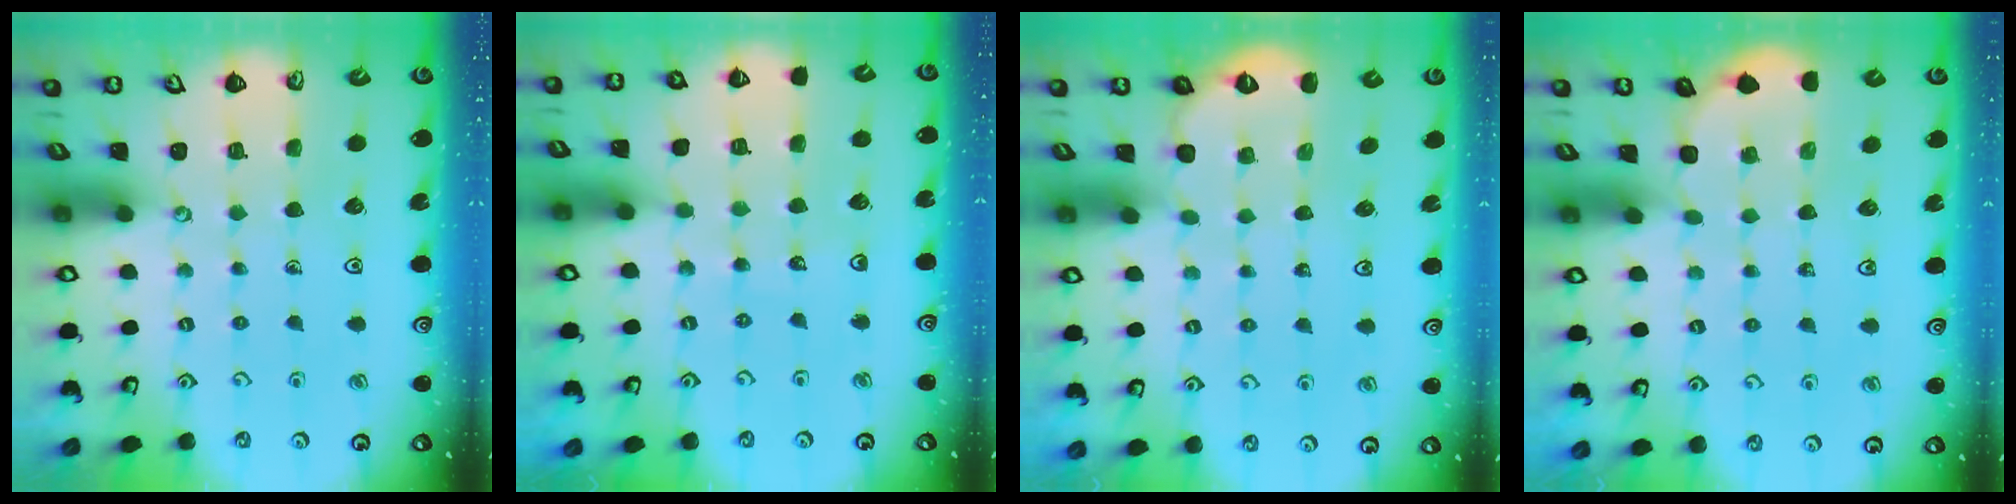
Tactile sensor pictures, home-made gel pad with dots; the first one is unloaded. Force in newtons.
{"total": 6.0, "press": 5.4, "slide": 2.7}
{"total": 1.9, "press": 0.7, "slide": 1.8}
{"total": 2.1, "press": 2.1, "slide": 0.2}